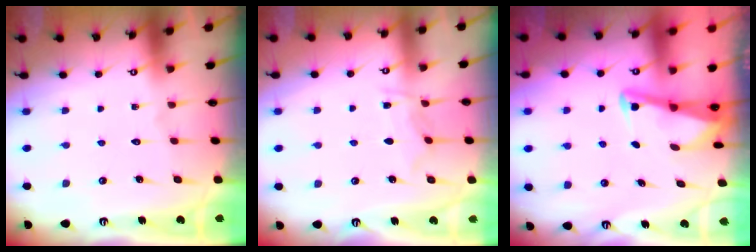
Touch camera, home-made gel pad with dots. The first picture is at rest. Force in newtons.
{"total": 5.4, "press": 5.4, "slide": 0.7}
{"total": 3.4, "press": 3.4, "slide": 0.3}